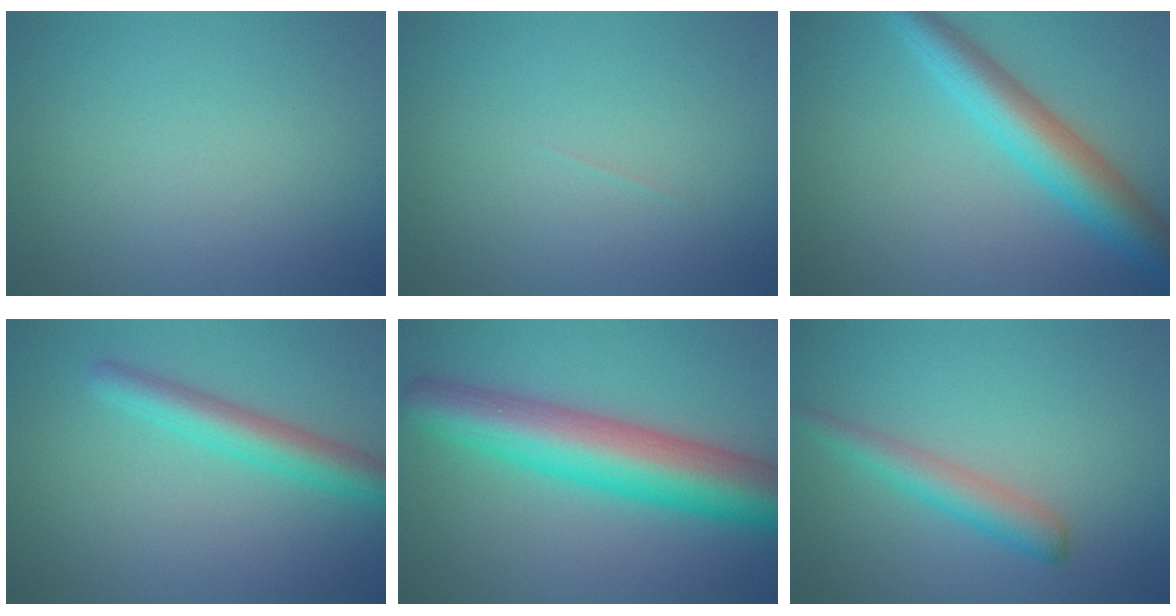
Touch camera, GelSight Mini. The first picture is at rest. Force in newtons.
{"total": 0.0}
{"total": 5.8, "press": 5.8, "slide": 0.1}
{"total": 3.6, "press": 3.6, "slide": 0.1}
{"total": 9.5, "press": 9.5, "slide": 0.2}
{"total": 2.7, "press": 2.7, "slide": 0.0}